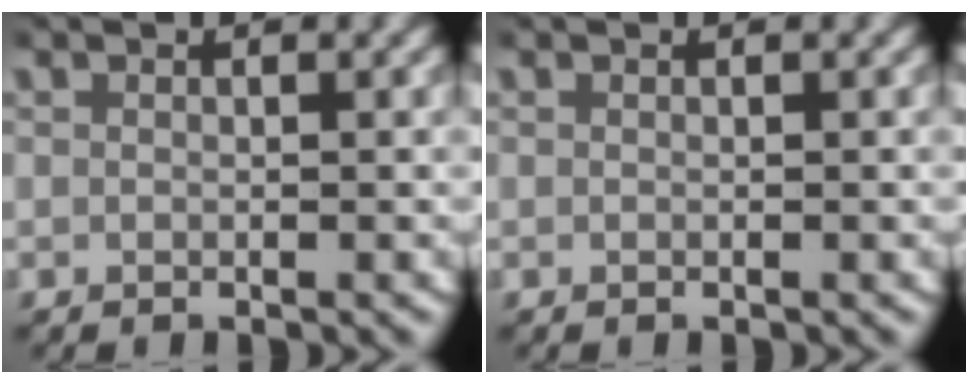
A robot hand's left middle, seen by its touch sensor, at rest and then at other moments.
{"total": 0.0}